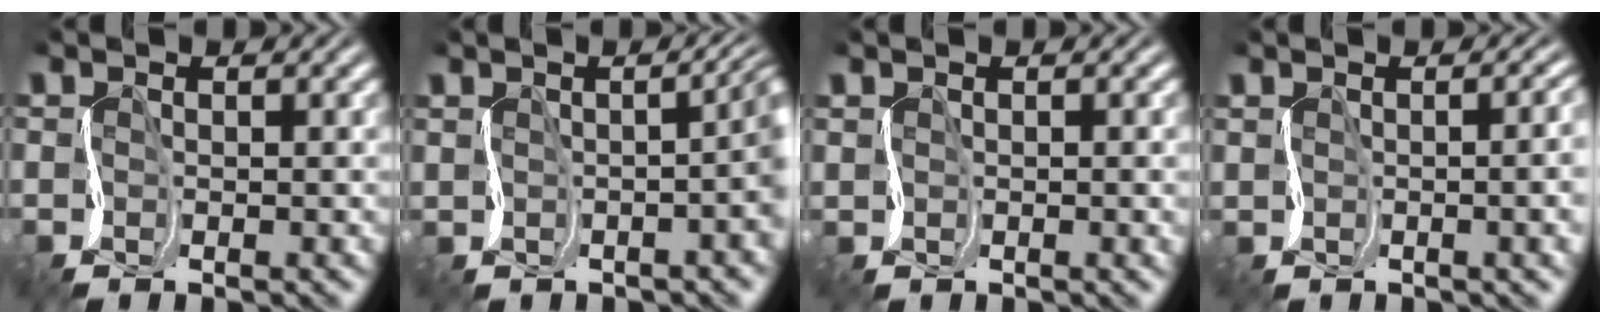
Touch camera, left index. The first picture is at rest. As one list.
[{"total": 4.0, "force": [0.0, 1.6, 3.7], "torque": [-0.012, -0.005, 0.005]}, {"total": 0.7, "force": [0.7, 0.2, 0.2], "torque": [-0.002, -0.001, 0.013]}, {"total": 4.1, "force": [0.3, 2.0, 3.6], "torque": [-0.015, 0.004, 0.015]}]